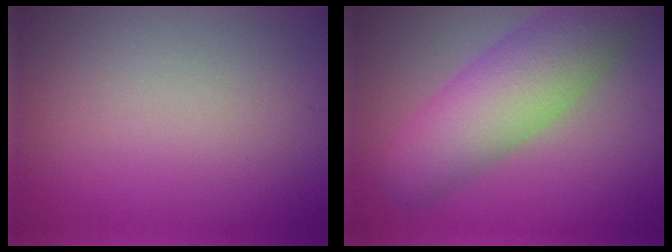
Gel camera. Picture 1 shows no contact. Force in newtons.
{"total": 8.3, "press": 8.3, "slide": 0.5}